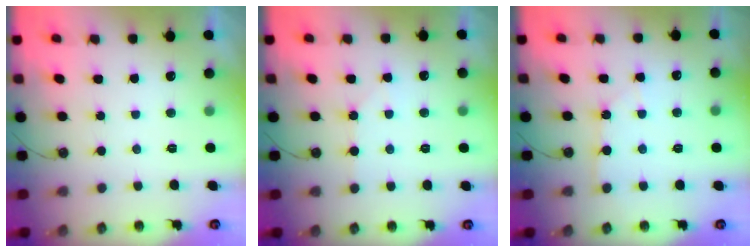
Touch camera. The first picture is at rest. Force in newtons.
{"total": 5.4, "press": 5.4, "slide": 1.0}
{"total": 5.9, "press": 5.8, "slide": 0.9}